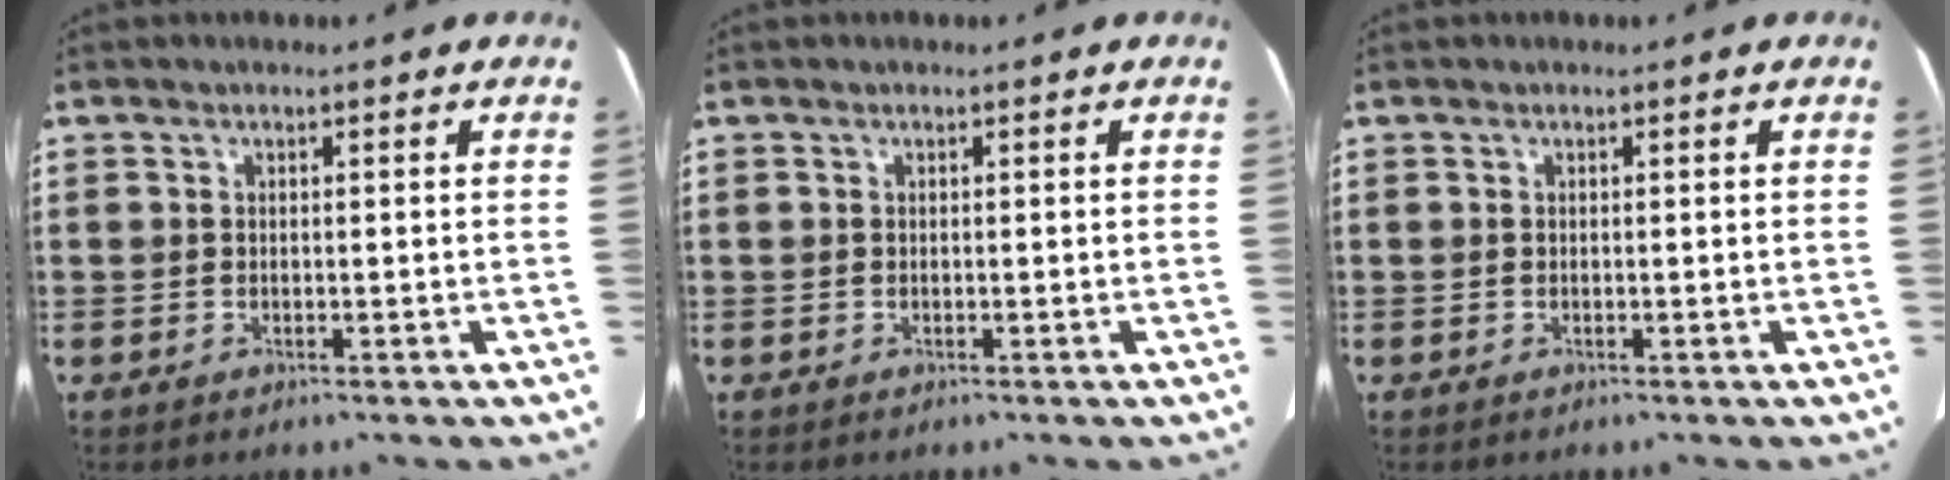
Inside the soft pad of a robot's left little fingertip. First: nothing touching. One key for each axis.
{"total": 0.0}
{"total": 0.0}